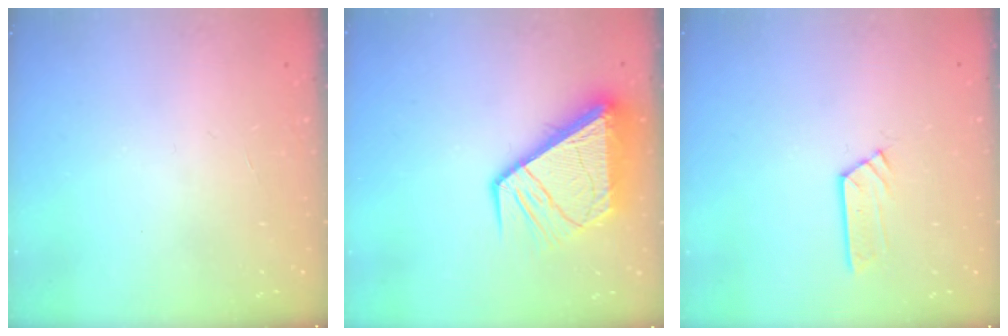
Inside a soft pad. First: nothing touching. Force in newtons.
{"total": 13.8, "press": 13.7, "slide": 1.7}
{"total": 3.6, "press": 3.6, "slide": 0.3}